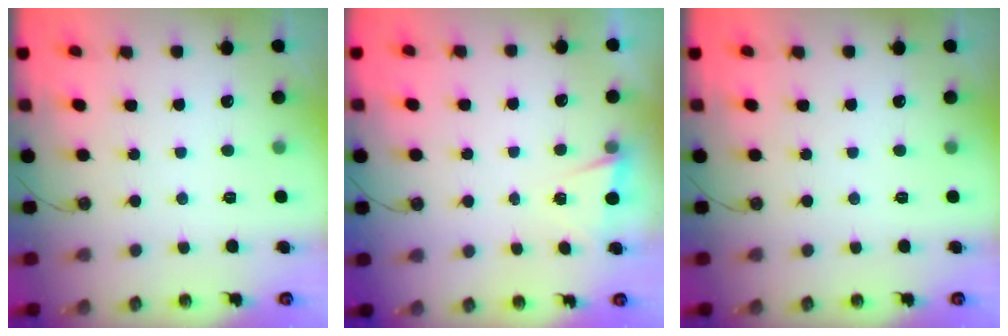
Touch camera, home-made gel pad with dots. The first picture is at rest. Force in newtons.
{"total": 1.3, "press": 0.7, "slide": 1.1}
{"total": 0.0}